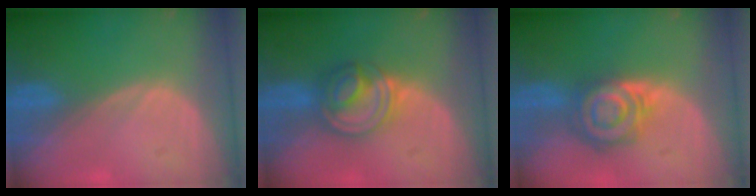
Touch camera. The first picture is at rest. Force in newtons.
{"total": 7.0, "press": 6.3, "slide": 3.1}
{"total": 8.1, "press": 7.1, "slide": 3.9}